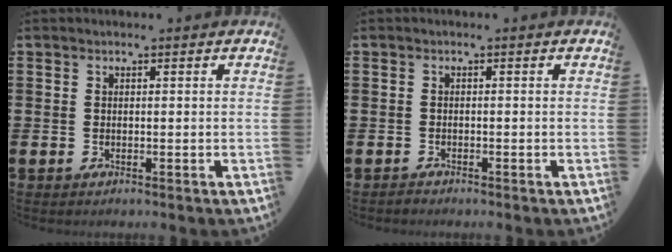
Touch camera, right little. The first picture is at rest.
{"total": 0.6, "force": [-0.5, 0.1, -0.1], "torque": [0.000, -0.001, -0.012]}